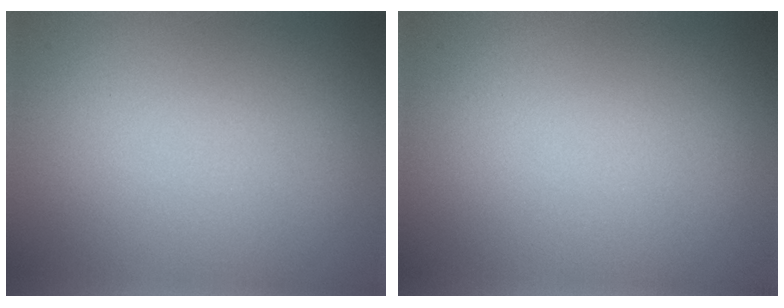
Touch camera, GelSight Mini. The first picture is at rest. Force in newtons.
{"total": 0.0}